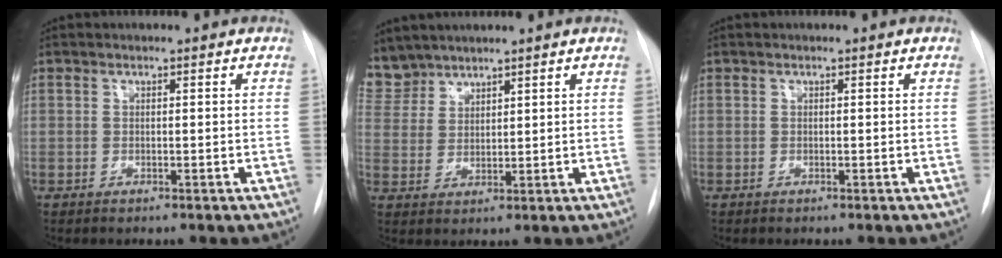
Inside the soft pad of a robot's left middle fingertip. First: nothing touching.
{"total": 6.4, "force": [5.9, 2.4, -0.1], "torque": [-0.002, 0.008, 0.129]}
{"total": 0.0}